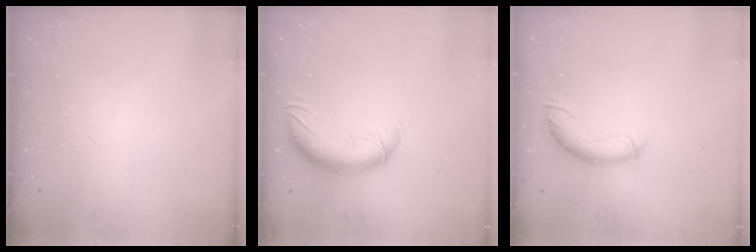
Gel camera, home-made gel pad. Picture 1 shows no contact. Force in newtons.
{"total": 11.2, "press": 10.9, "slide": 2.4}
{"total": 11.1, "press": 11.1, "slide": 0.9}